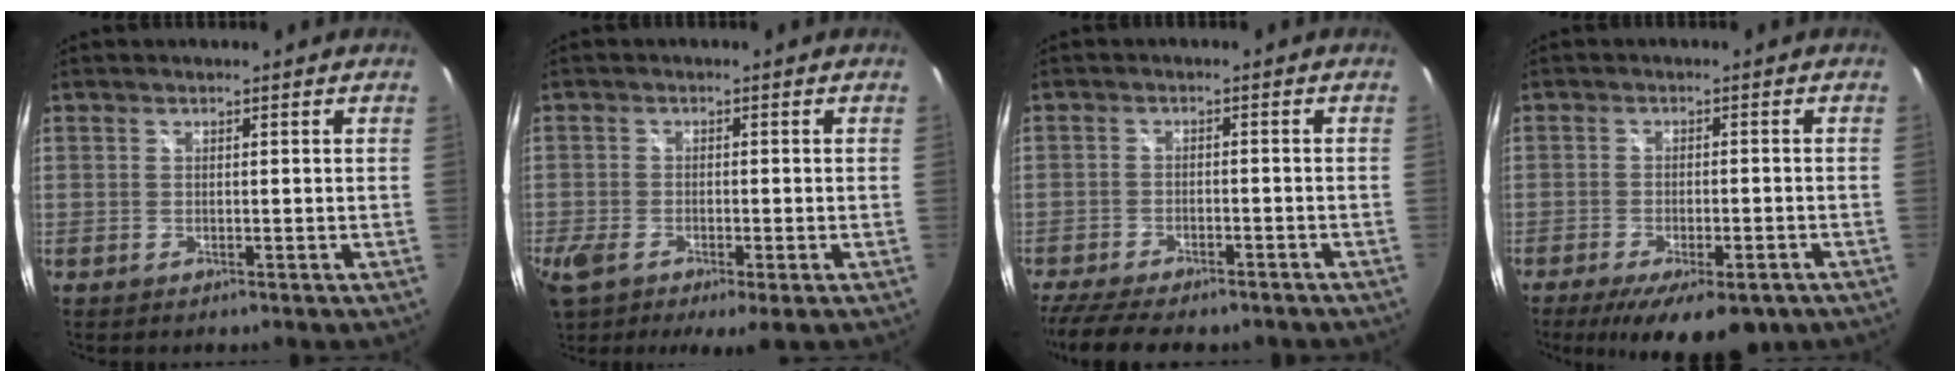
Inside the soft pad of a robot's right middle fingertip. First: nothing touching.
{"total": 7.2, "force": [-3.9, 2.7, 5.5], "torque": [-0.131, -0.027, -0.070]}
{"total": 13.8, "force": [-11.2, 4.1, 6.9], "torque": [-0.153, -0.035, -0.171]}
{"total": 12.9, "force": [-8.7, 4.5, 8.4], "torque": [-0.158, -0.032, -0.126]}